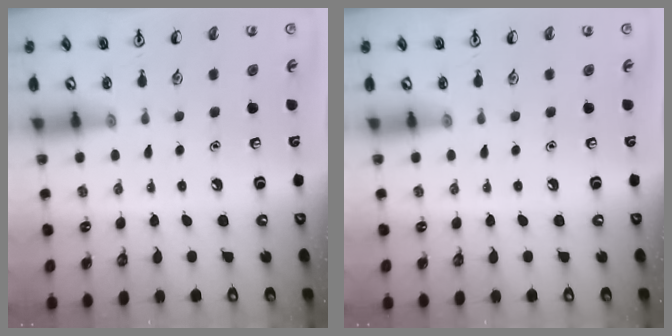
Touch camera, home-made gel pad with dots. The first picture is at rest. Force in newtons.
{"total": 0.0}